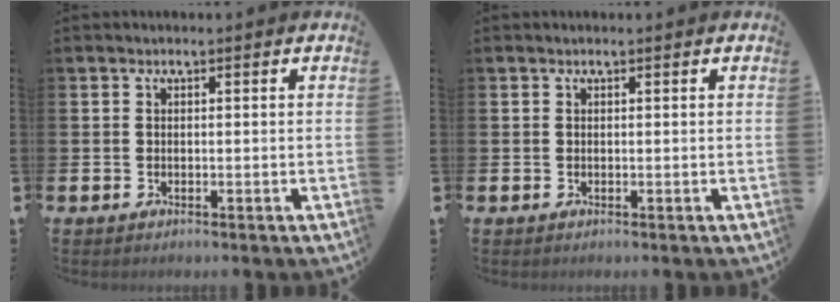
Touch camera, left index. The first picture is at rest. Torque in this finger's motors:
{"motor_torque": [-0.14, 0.13, -0.13, -0.01]}